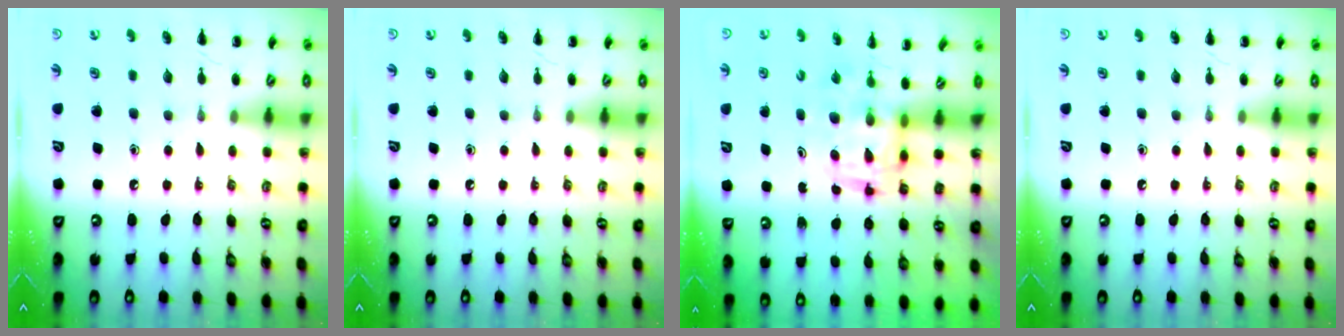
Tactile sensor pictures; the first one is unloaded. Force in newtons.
{"total": 0.0}
{"total": 3.0, "press": 3.0, "slide": 0.5}
{"total": 0.0}